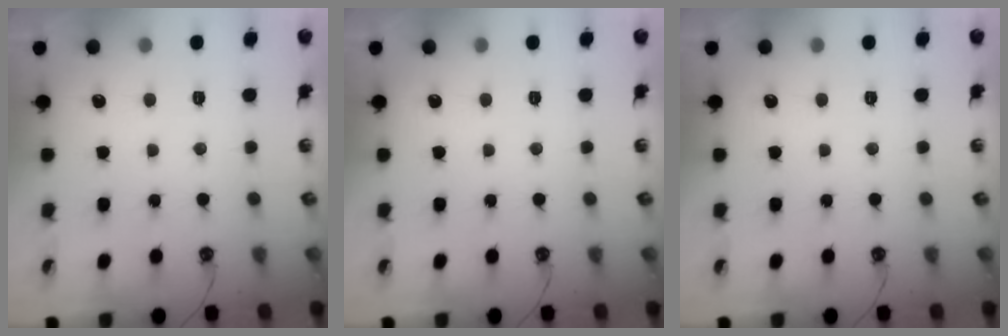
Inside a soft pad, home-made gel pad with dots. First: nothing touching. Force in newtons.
{"total": 0.0}
{"total": 0.0}